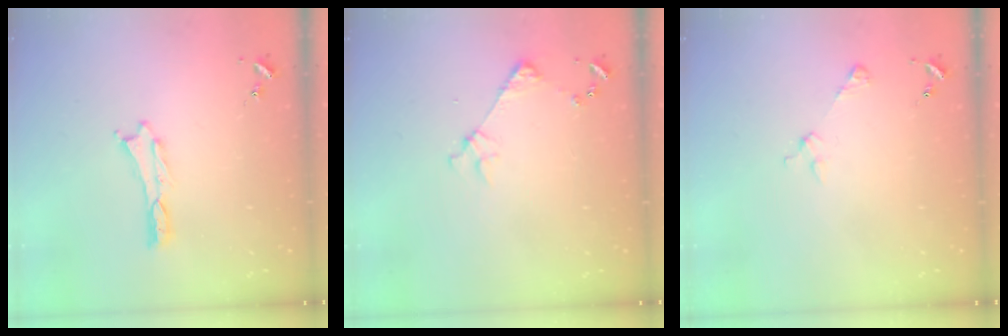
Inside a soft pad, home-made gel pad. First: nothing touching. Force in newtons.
{"total": 3.2, "press": 3.2, "slide": 0.3}
{"total": 2.9, "press": 2.9, "slide": 0.3}